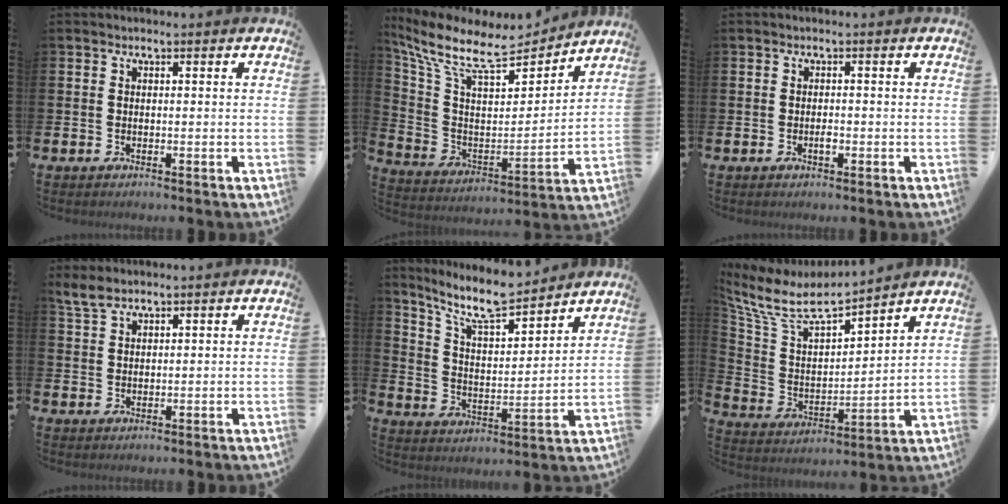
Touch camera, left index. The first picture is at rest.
{"total": 10.5, "force": [8.8, 3.3, 4.7], "torque": [-0.126, -0.059, 0.147]}
{"total": 1.0, "force": [-0.3, 0.4, 0.8], "torque": [-0.011, -0.003, -0.007]}
{"total": 3.2, "force": [2.7, 1.1, 1.4], "torque": [-0.021, -0.005, 0.046]}
{"total": 9.5, "force": [8.4, 1.9, 4.0], "torque": [-0.109, -0.045, 0.149]}
{"total": 7.1, "force": [6.5, 1.8, 2.3], "torque": [-0.080, -0.048, 0.109]}